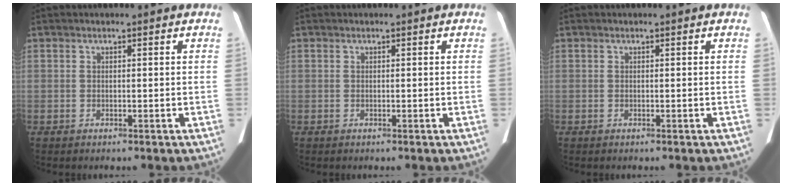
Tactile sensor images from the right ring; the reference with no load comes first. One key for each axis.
{"total": 0.0}
{"total": 0.0}